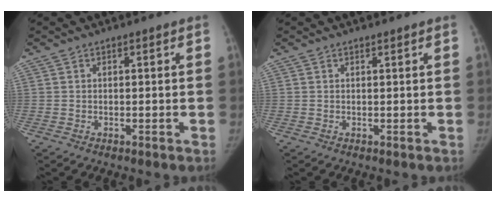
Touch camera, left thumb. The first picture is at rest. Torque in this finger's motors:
{"motor_torque": [0.73, 0.63, -0.19, 0.57, 0.00]}